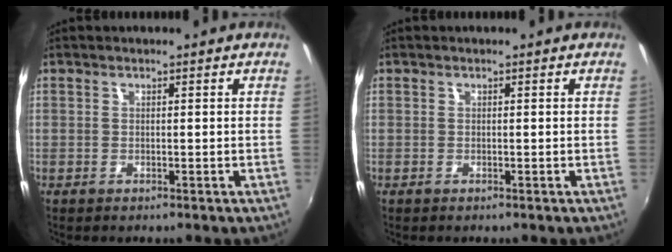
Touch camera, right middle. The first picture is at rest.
{"total": 0.0}